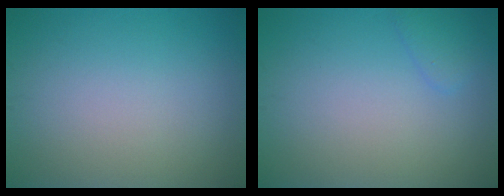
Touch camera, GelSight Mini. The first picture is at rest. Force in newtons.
{"total": 1.3, "press": 1.3, "slide": 0.1}